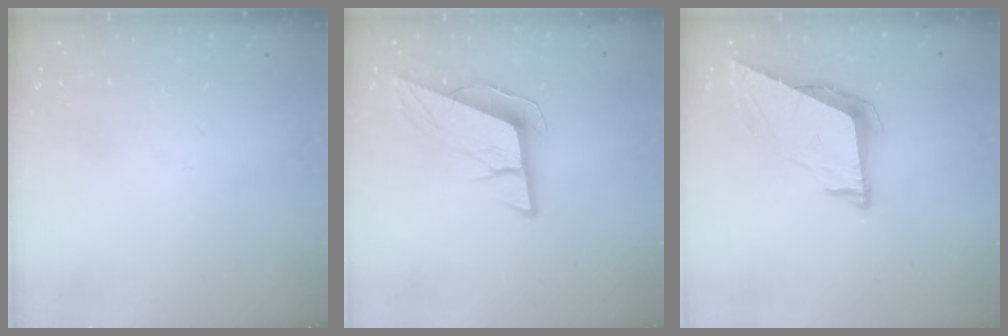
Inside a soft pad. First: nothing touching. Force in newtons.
{"total": 10.3, "press": 9.8, "slide": 3.0}
{"total": 7.5, "press": 7.5, "slide": 0.5}